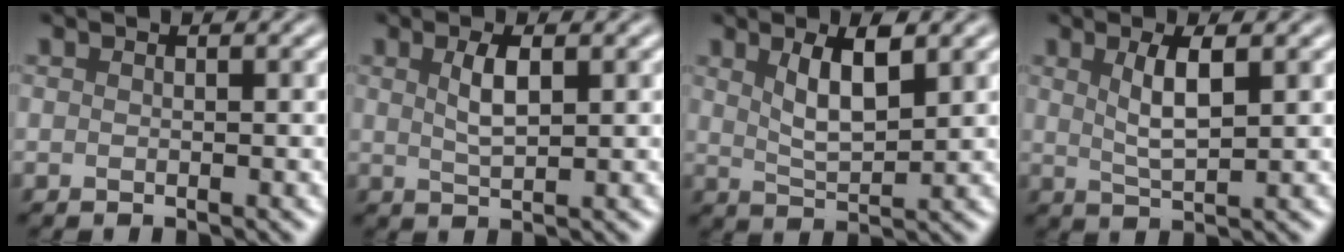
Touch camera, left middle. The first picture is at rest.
{"total": 2.5, "force": [0.9, 0.8, 2.2], "torque": [-0.043, 0.001, 0.018]}
{"total": 3.9, "force": [1.8, 1.3, 3.2], "torque": [-0.064, -0.002, 0.035]}
{"total": 3.2, "force": [1.1, 0.9, 2.9], "torque": [-0.053, 0.000, 0.022]}